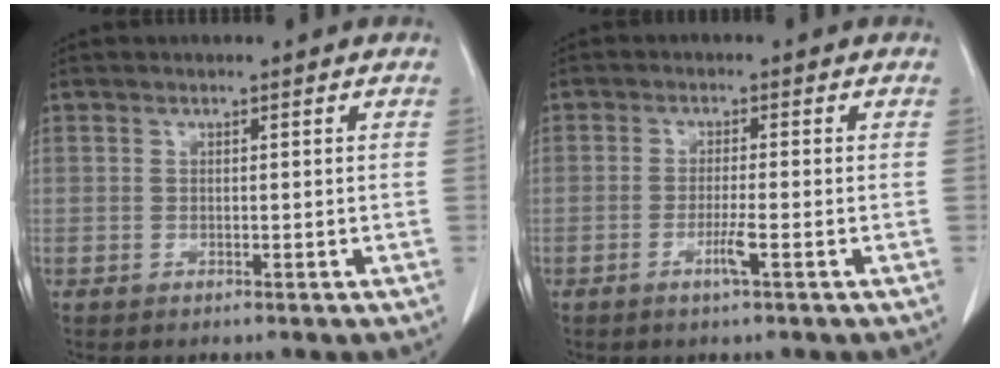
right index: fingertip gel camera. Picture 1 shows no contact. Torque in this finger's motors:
{"motor_torque": [-0.12, 0.21, -0.02, 0.02]}